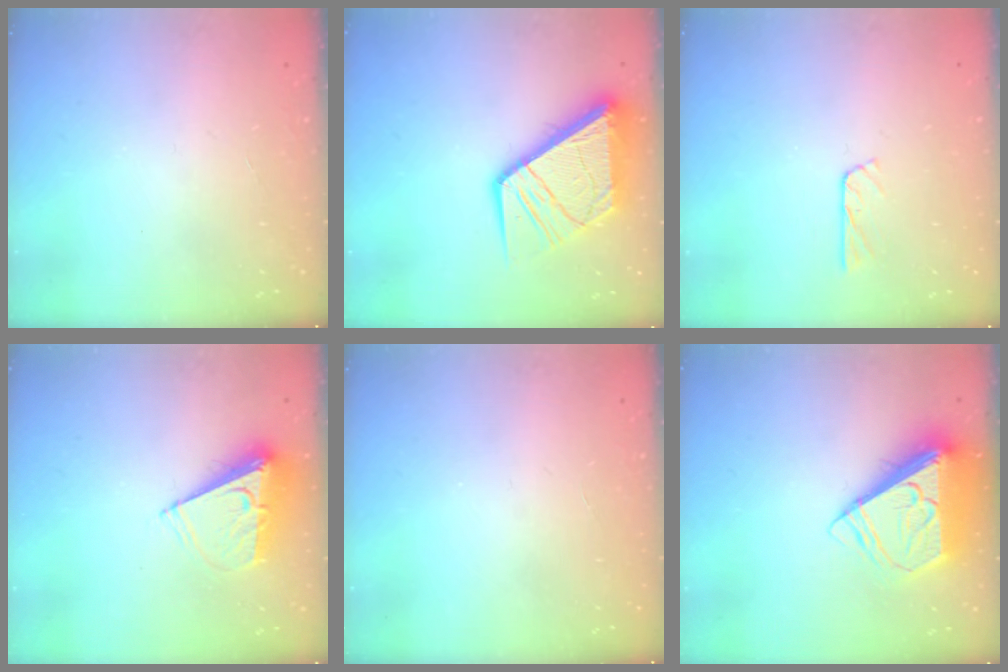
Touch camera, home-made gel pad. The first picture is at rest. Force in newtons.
{"total": 16.5, "press": 16.4, "slide": 2.0}
{"total": 2.8, "press": 2.8, "slide": 0.3}
{"total": 8.5, "press": 8.5, "slide": 0.6}
{"total": 0.0}
{"total": 10.3, "press": 10.1, "slide": 1.5}